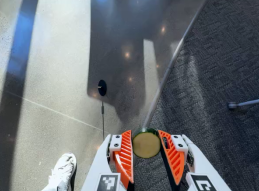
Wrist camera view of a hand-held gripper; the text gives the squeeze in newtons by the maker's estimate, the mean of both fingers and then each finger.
{"total": 8.6, "left": 8.3, "right": 8.9}